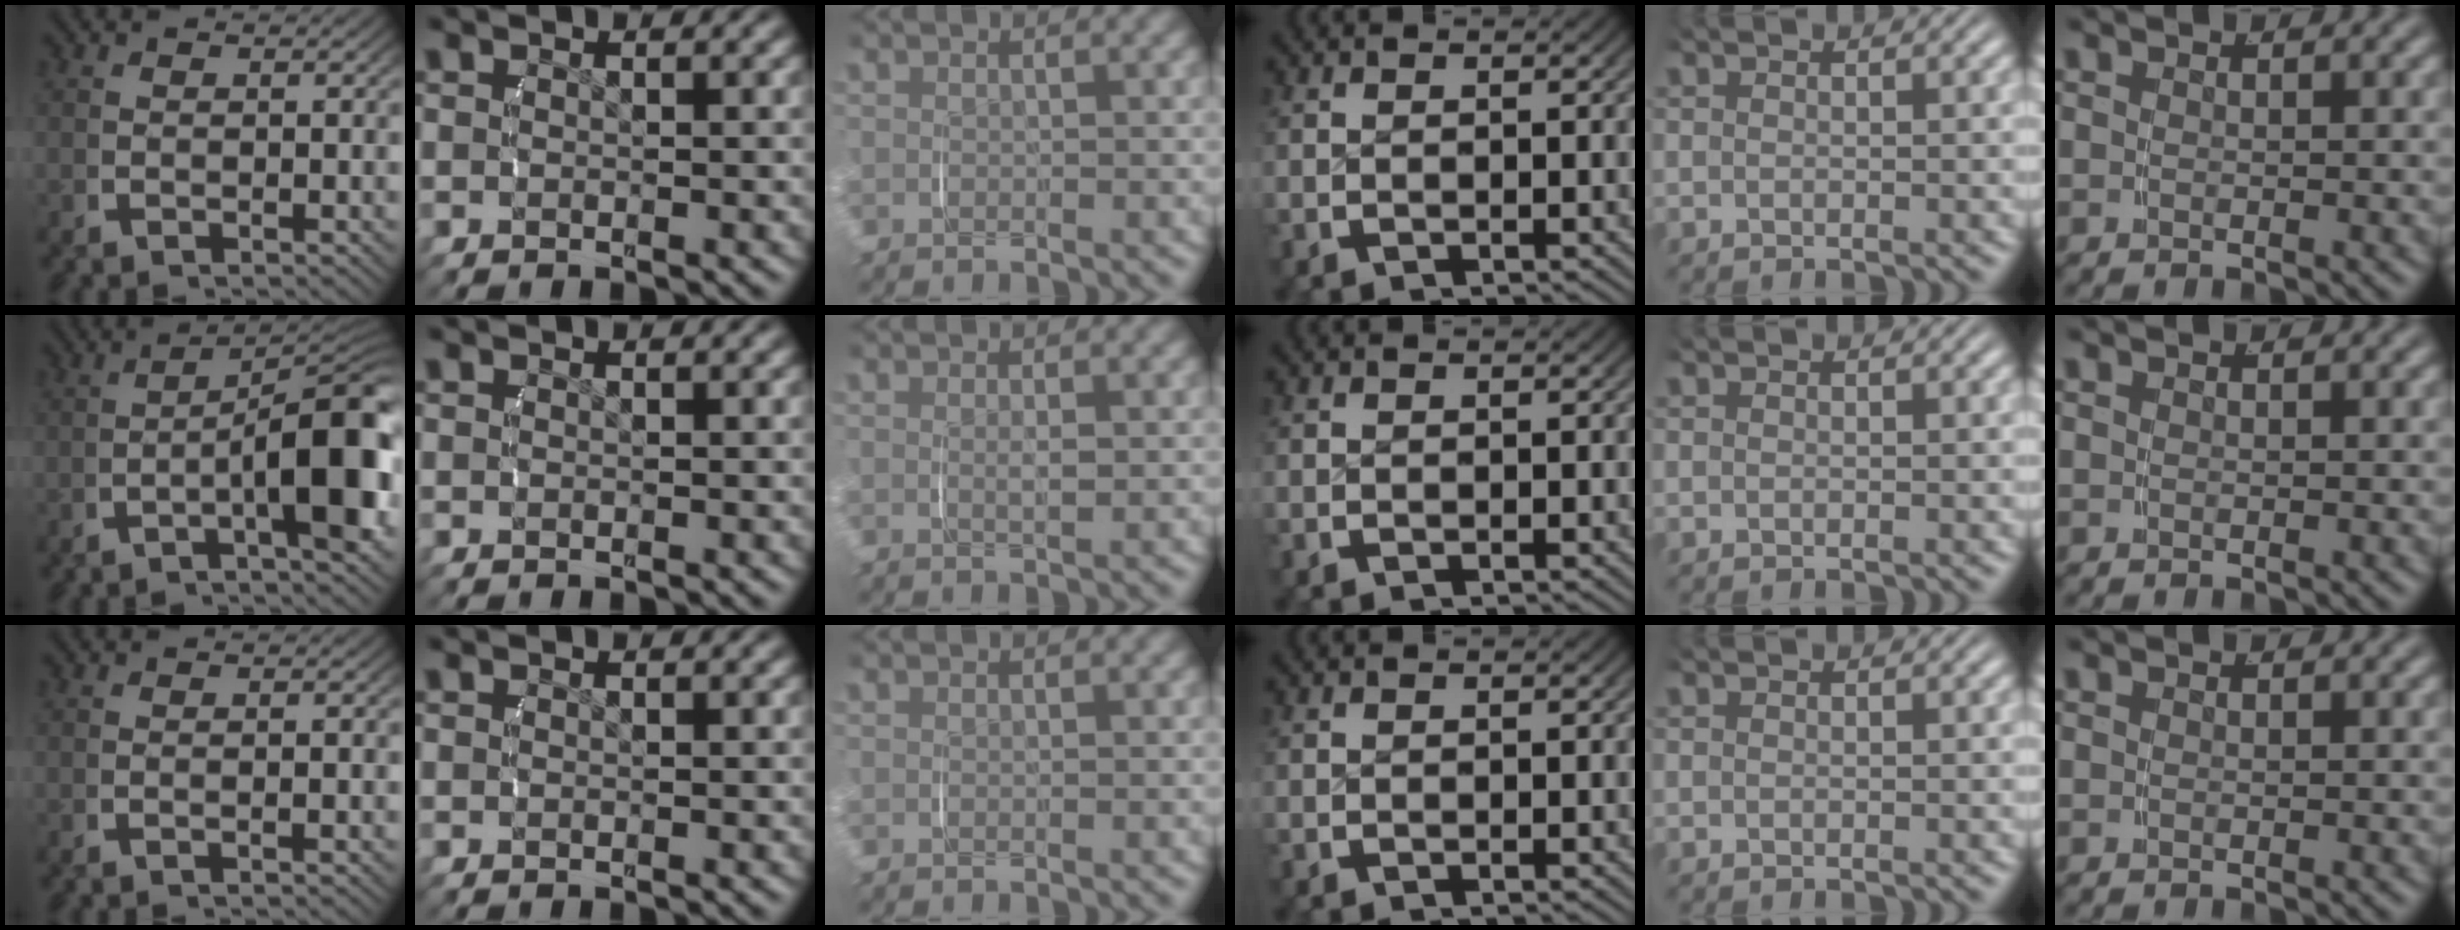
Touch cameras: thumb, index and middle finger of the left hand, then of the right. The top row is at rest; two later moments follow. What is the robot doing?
{"motion": "lift_and_place", "object": "camera"}